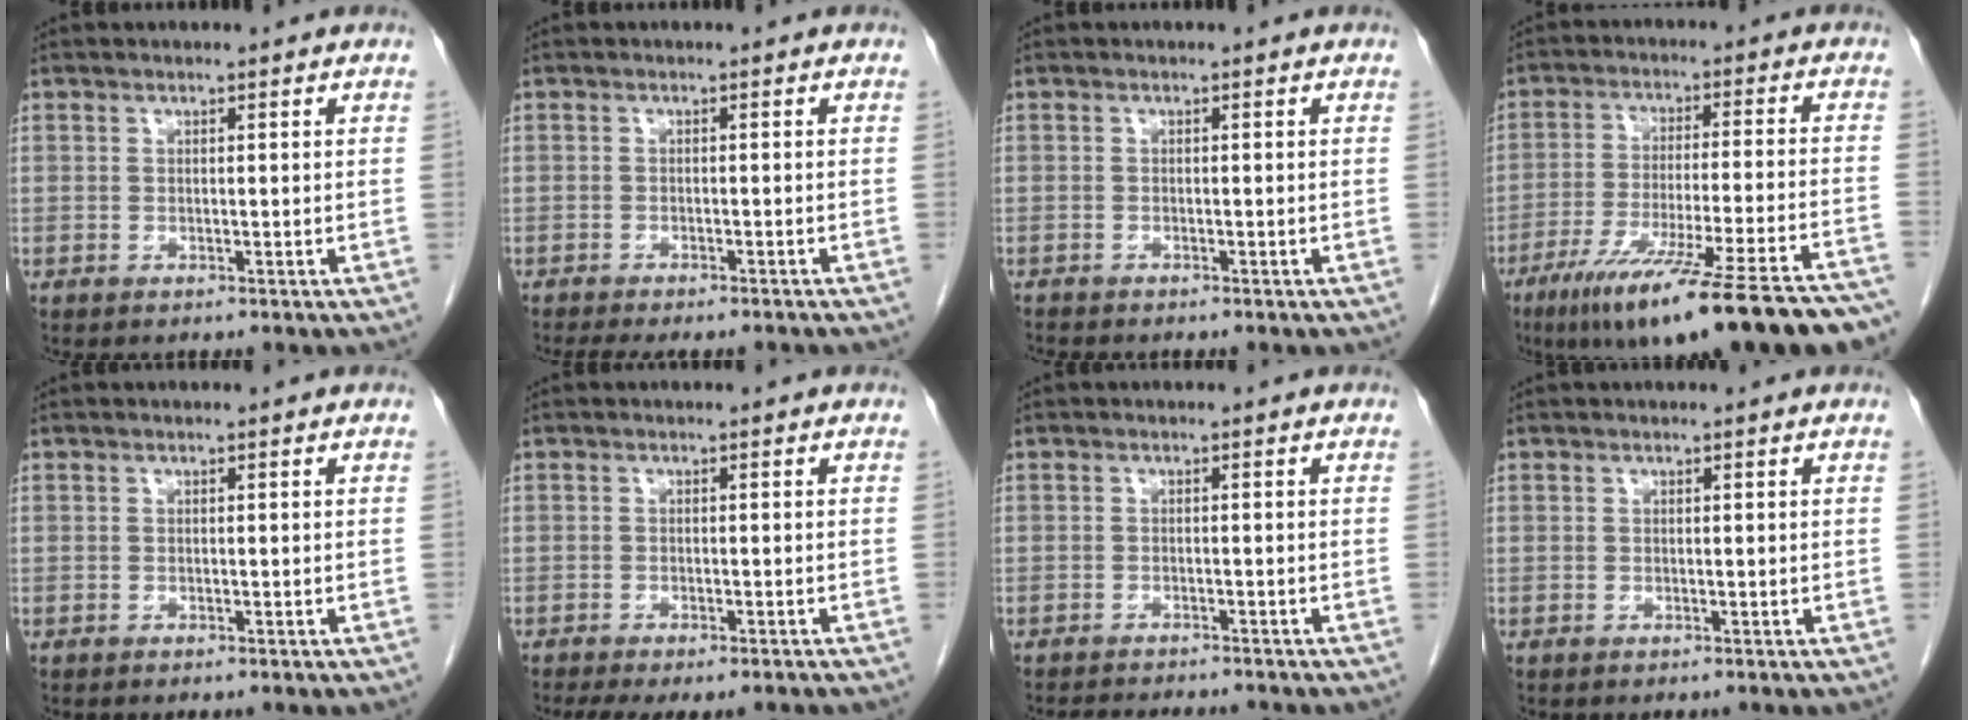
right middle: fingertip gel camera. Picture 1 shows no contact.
{"total": 9.3, "force": [-8.2, 1.9, 4.1], "torque": [-0.059, -0.013, -0.107]}
{"total": 1.2, "force": [-1.2, 0.0, 0.2], "torque": [-0.006, -0.004, -0.018]}
{"total": 24.3, "force": [-18.5, 1.0, 15.8], "torque": [-0.180, -0.037, -0.275]}
{"total": 0.0}
{"total": 8.8, "force": [-7.3, 2.2, 4.4], "torque": [-0.066, -0.011, -0.100]}
{"total": 6.5, "force": [-6.2, 0.8, 2.1], "torque": [-0.030, -0.011, -0.087]}
{"total": 0.0}